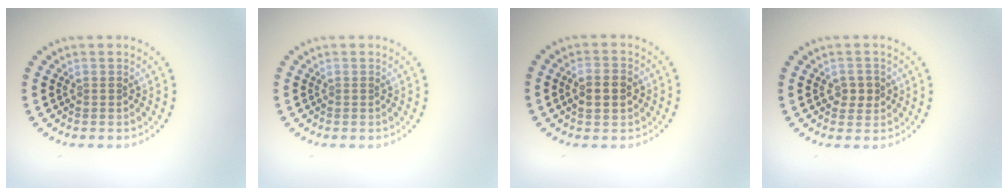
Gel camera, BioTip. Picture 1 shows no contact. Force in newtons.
{"total": 0.0}
{"total": 2.8, "press": 2.8, "slide": 0.2}
{"total": 1.8, "press": 1.8, "slide": 0.3}